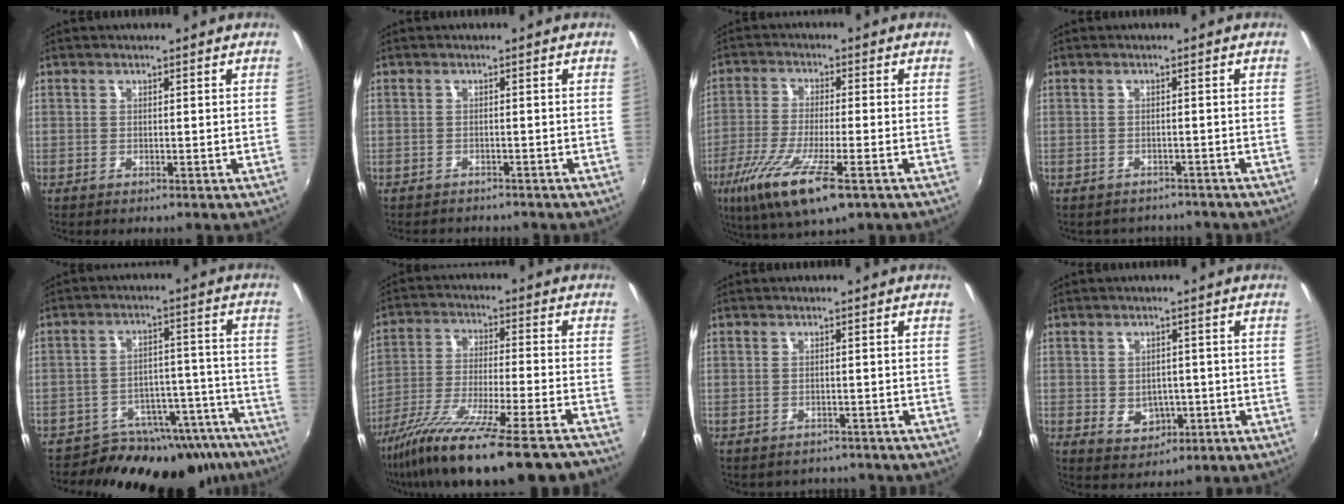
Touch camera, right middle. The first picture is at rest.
{"total": 3.2, "force": [-2.9, 1.1, 0.5], "torque": [-0.020, -0.016, -0.043]}
{"total": 13.7, "force": [-7.3, 2.8, 11.3], "torque": [-0.235, -0.047, -0.135]}
{"total": 4.6, "force": [-4.1, 2.1, 0.6], "torque": [-0.017, -0.011, -0.055]}
{"total": 20.9, "force": [-18.0, 9.2, 5.5], "torque": [-0.077, 0.057, -0.223]}
{"total": 22.9, "force": [-18.9, 1.1, 13.0], "torque": [-0.236, -0.077, -0.300]}
{"total": 3.3, "force": [-2.9, 1.6, 0.5], "torque": [-0.015, -0.013, -0.037]}
{"total": 5.3, "force": [-1.1, 4.4, 2.8], "torque": [-0.054, -0.003, -0.006]}